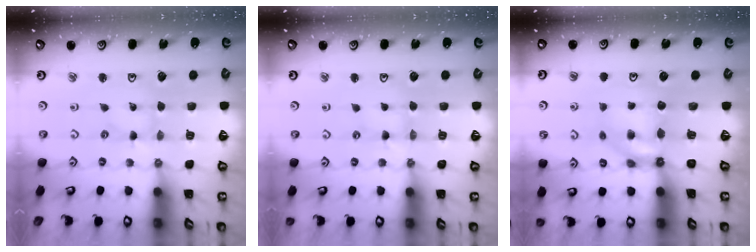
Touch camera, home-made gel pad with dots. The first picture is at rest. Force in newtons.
{"total": 0.0}
{"total": 6.7, "press": 6.7, "slide": 0.6}